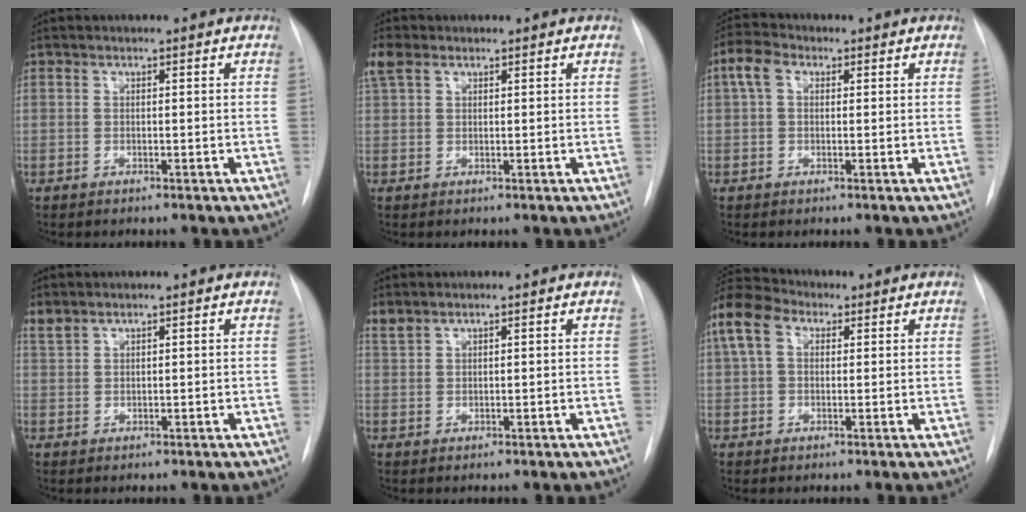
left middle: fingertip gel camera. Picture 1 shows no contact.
{"total": 3.4, "force": [2.0, 2.0, 1.8], "torque": [-0.048, 0.023, 0.044]}
{"total": 4.0, "force": [1.2, 2.6, 2.8], "torque": [-0.068, 0.025, 0.022]}
{"total": 1.6, "force": [1.5, 0.5, 0.5], "torque": [-0.016, 0.013, 0.035]}
{"total": 1.6, "force": [1.4, 0.5, 0.4], "torque": [-0.013, 0.012, 0.034]}
{"total": 8.1, "force": [3.2, 5.2, 5.3], "torque": [-0.132, 0.041, 0.057]}